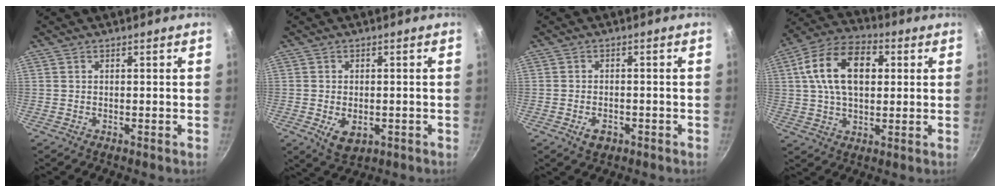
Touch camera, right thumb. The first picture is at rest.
{"total": 5.5, "force": [-1.4, 3.6, 3.9], "torque": [-0.057, -0.006, -0.012]}
{"total": 3.4, "force": [-1.6, 2.2, 2.0], "torque": [-0.032, 0.012, -0.021]}
{"total": 16.2, "force": [3.6, 10.1, 12.2], "torque": [-0.191, 0.016, 0.047]}